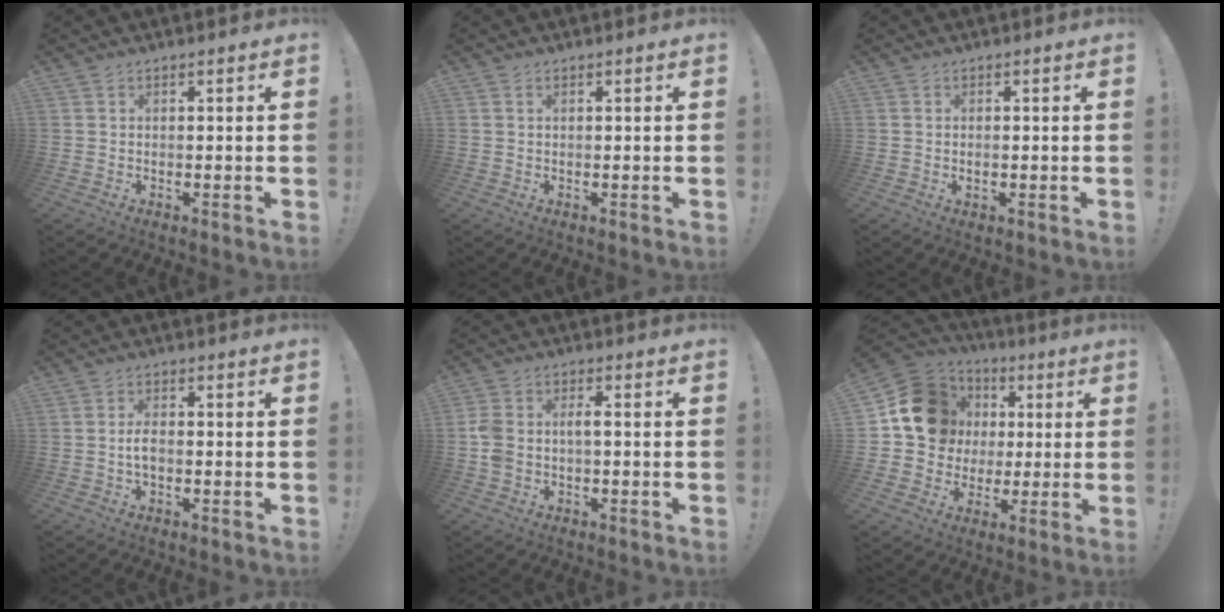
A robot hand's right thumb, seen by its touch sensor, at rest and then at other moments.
{"total": 0.5, "force": [0.3, 0.3, 0.3], "torque": [-0.009, 0.002, 0.006]}
{"total": 0.7, "force": [-0.2, 0.1, 0.6], "torque": [-0.006, -0.003, -0.004]}
{"total": 3.7, "force": [-0.7, 1.7, 3.3], "torque": [-0.056, 0.003, -0.016]}
{"total": 5.8, "force": [-0.8, 3.5, 4.6], "torque": [-0.108, 0.012, -0.018]}
{"total": 17.0, "force": [3.6, 15.1, 6.9], "torque": [-0.084, -0.001, 0.094]}